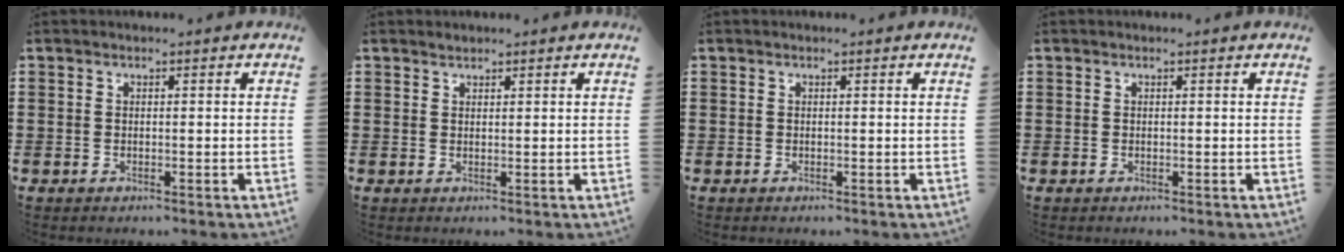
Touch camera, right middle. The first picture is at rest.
{"total": 0.8, "force": [0.8, 0.1, -0.2], "torque": [0.001, -0.001, 0.016]}
{"total": 0.0}
{"total": 0.0}